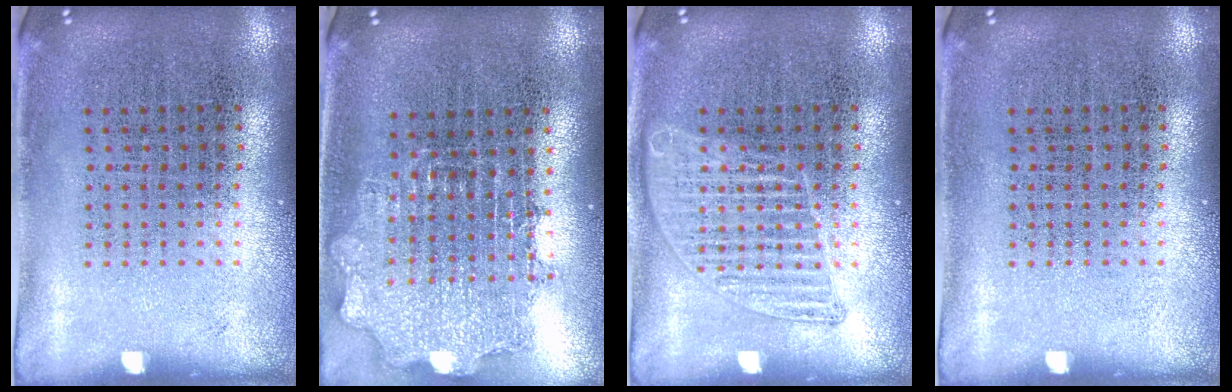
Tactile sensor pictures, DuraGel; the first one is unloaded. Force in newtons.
{"total": 1.7, "press": 1.4, "slide": 1.0}
{"total": 1.8, "press": 1.8, "slide": 0.2}
{"total": 0.0}